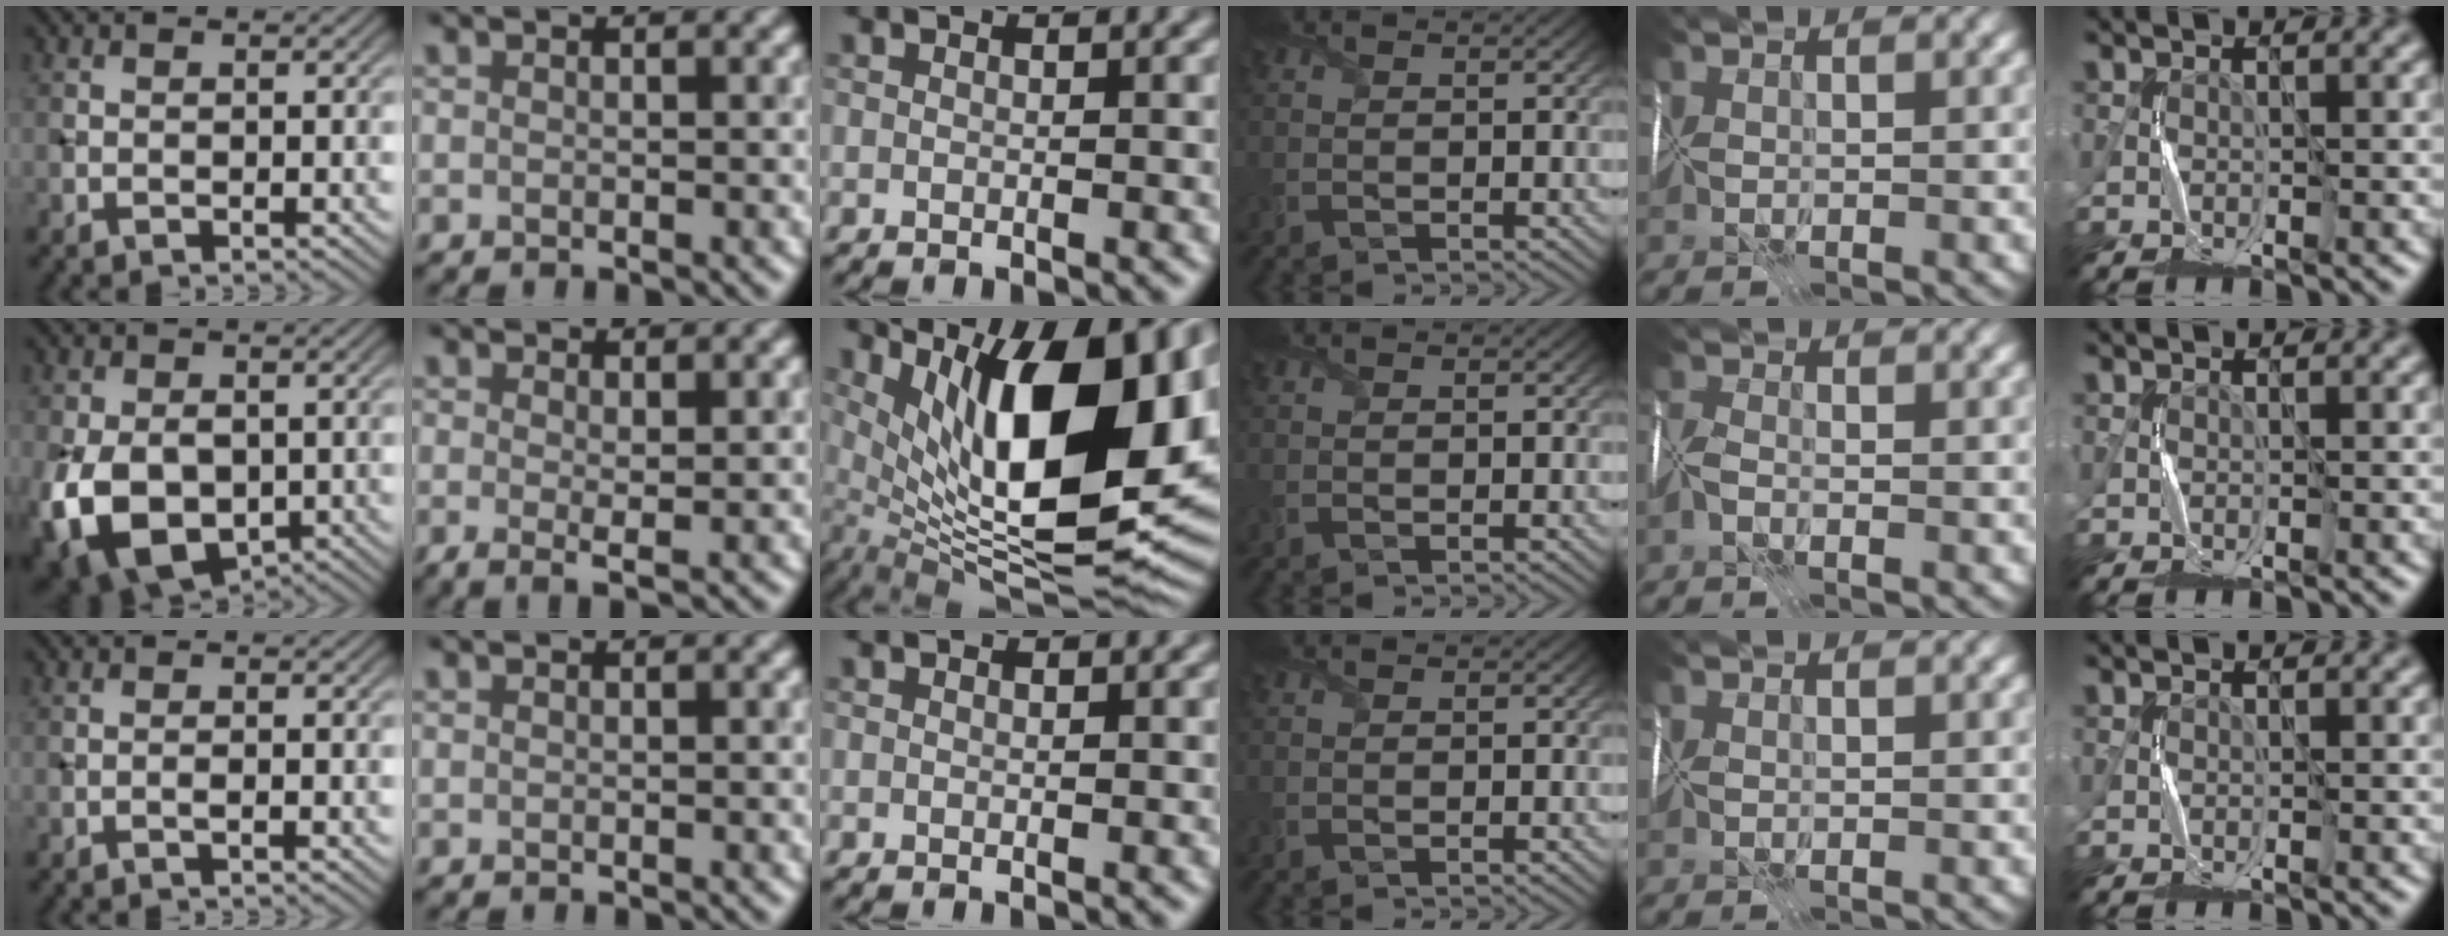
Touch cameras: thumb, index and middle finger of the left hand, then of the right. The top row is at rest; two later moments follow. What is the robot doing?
{"motion": "fold", "object": "wrapping paper"}